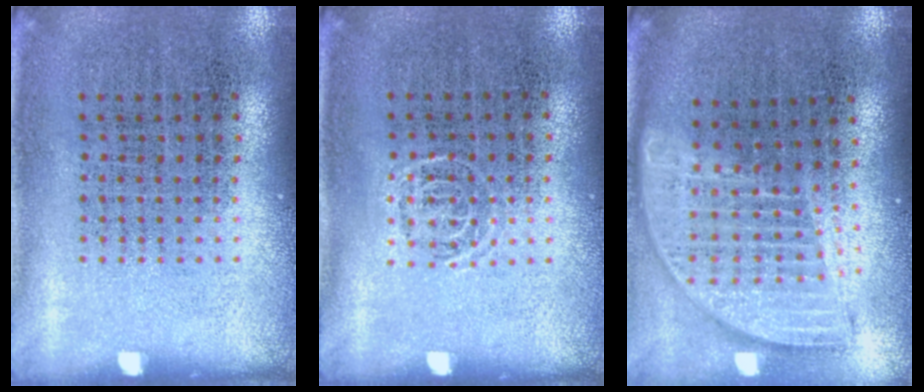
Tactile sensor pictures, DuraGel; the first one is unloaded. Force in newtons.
{"total": 0.5, "press": 0.4, "slide": 0.3}
{"total": 1.8, "press": 1.5, "slide": 1.0}